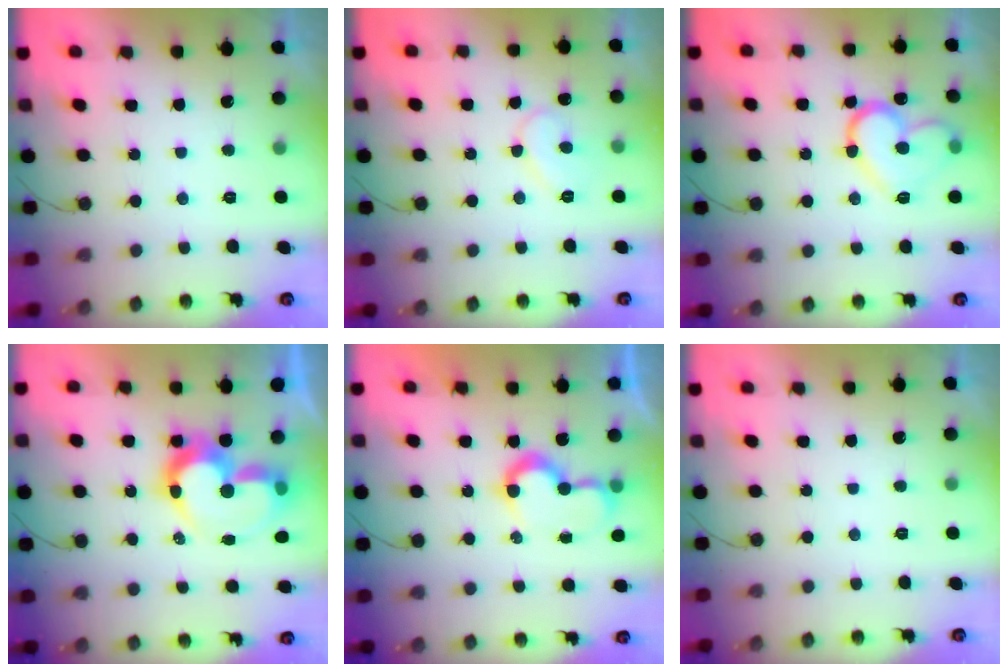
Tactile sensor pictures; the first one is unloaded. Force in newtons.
{"total": 7.9, "press": 7.9, "slide": 0.4}
{"total": 15.0, "press": 14.9, "slide": 1.5}
{"total": 13.3, "press": 13.0, "slide": 3.0}
{"total": 8.2, "press": 8.2, "slide": 0.4}
{"total": 0.0}